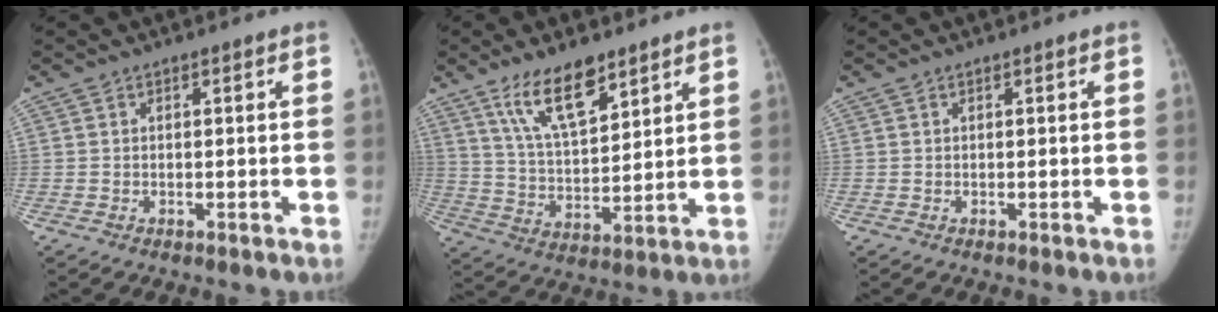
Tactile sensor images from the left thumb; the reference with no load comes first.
{"total": 12.2, "force": [8.0, 4.7, 7.9], "torque": [-0.117, -0.047, 0.153]}
{"total": 0.0}